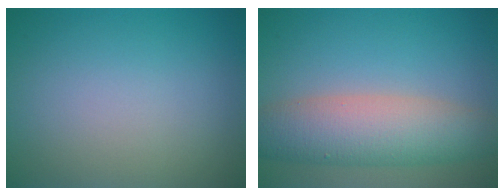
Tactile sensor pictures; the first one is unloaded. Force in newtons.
{"total": 7.1, "press": 7.1, "slide": 0.3}